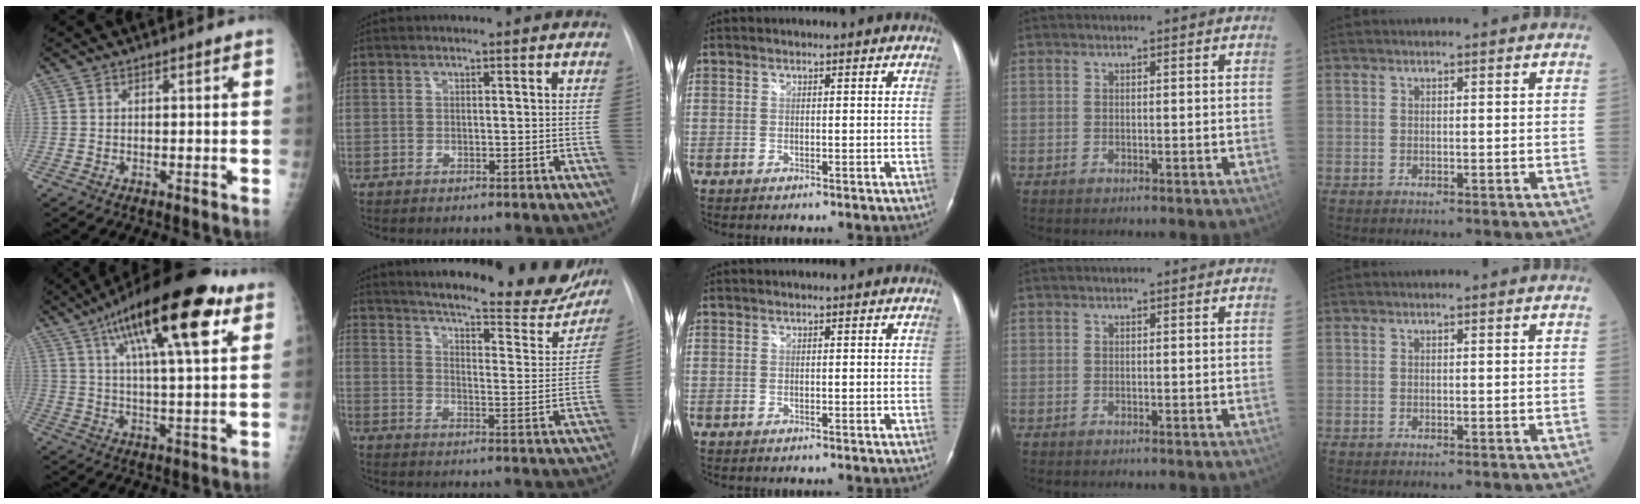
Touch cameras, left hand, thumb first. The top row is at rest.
{"thumb": {"total": 23.5, "force": [11.7, 6.4, 19.3], "torque": [-0.296, -0.009, 0.182]}, "index": {"total": 25.7, "force": [22.6, 4.9, 11.1], "torque": [-0.165, -0.073, 0.274]}}